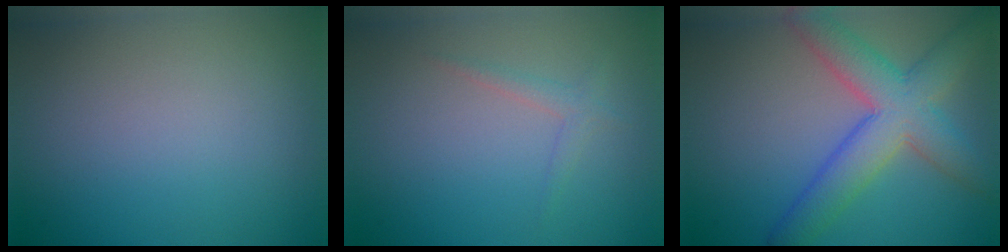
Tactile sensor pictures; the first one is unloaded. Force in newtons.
{"total": 1.2, "press": 1.2, "slide": 0.0}
{"total": 6.8, "press": 6.8, "slide": 0.2}